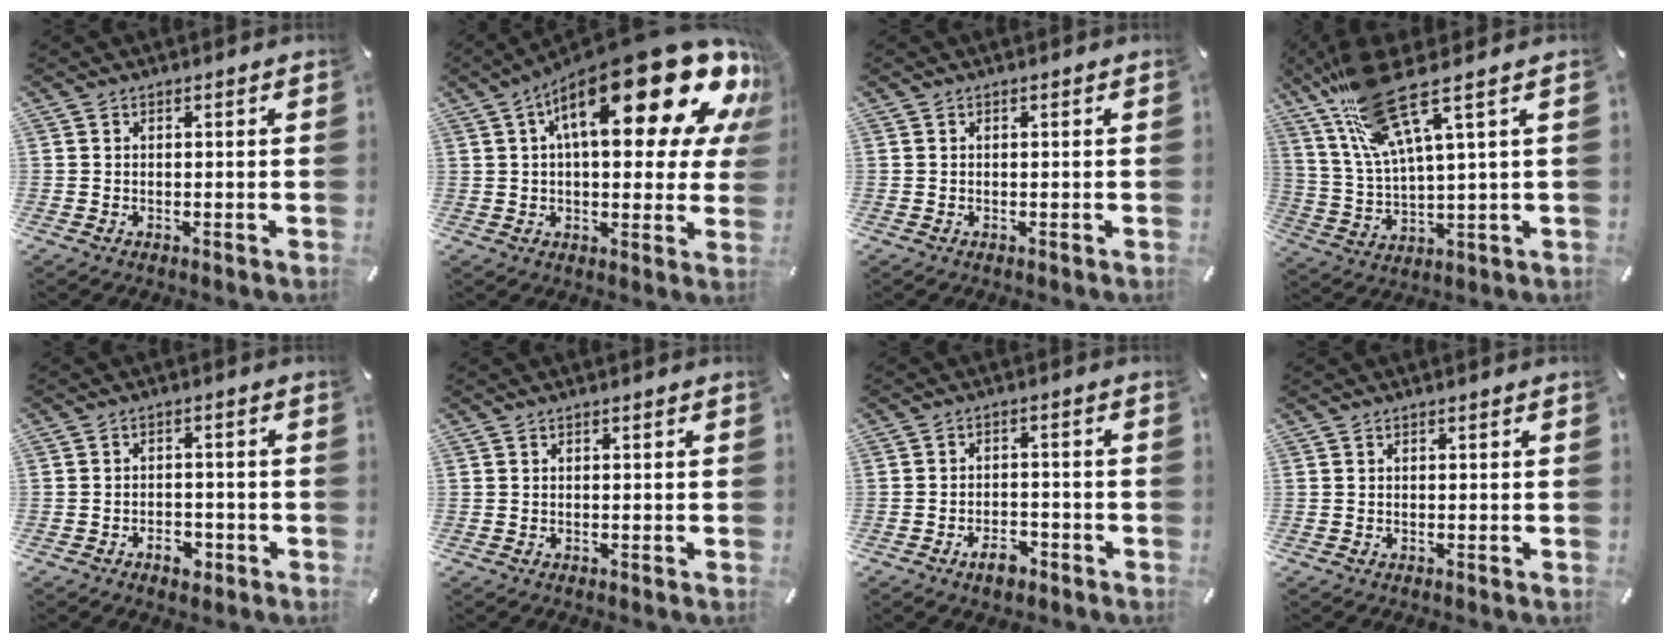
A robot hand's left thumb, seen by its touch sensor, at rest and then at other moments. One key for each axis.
{"total": 28.5, "fx": 12.2, "fy": 11.0, "fz": 23.3, "tx": -0.351, "ty": -0.068, "tz": 0.200}
{"total": 0.0}
{"total": 17.0, "fx": 9.8, "fy": 4.2, "fz": 13.3, "tx": -0.284, "ty": -0.036, "tz": 0.166}
{"total": 4.3, "fx": -2.5, "fy": 2.8, "fz": 2.2, "tx": -0.033, "ty": 0.011, "tz": -0.043}
{"total": 0.0}
{"total": 5.2, "fx": -3.5, "fy": 2.7, "fz": 2.9, "tx": -0.054, "ty": 0.017, "tz": -0.064}
{"total": 0.0}